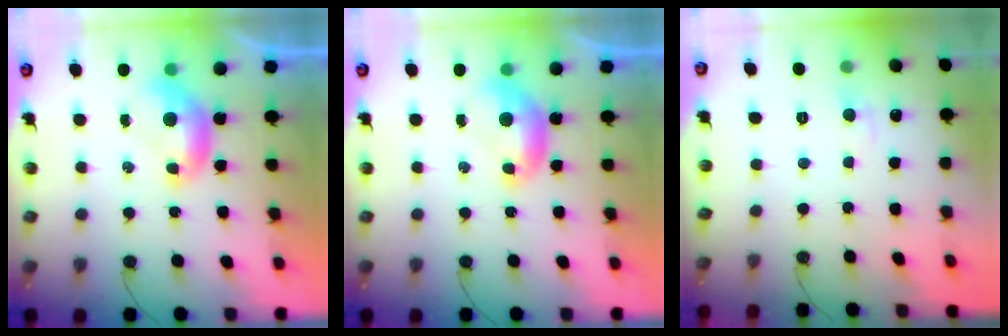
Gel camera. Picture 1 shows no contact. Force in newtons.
{"total": 0.0}
{"total": 0.6, "press": 0.4, "slide": 0.5}